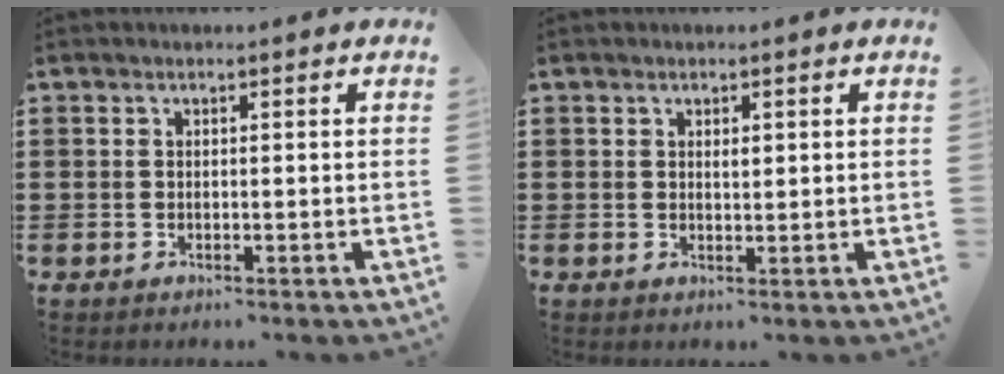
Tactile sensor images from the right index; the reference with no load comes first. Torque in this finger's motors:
{"motor_torque": [0.37, -0.11, 0.01, 0.02]}